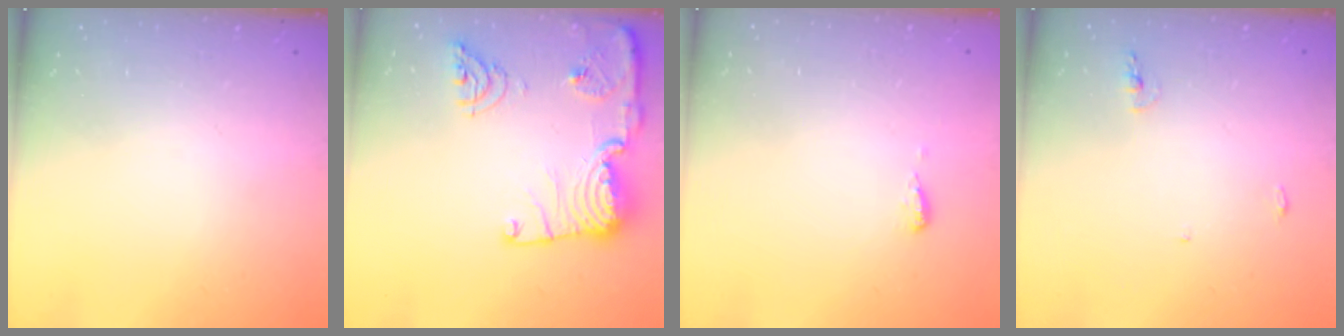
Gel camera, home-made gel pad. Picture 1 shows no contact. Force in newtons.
{"total": 19.6, "press": 18.8, "slide": 5.6}
{"total": 4.7, "press": 4.7, "slide": 0.6}
{"total": 4.3, "press": 4.2, "slide": 1.1}